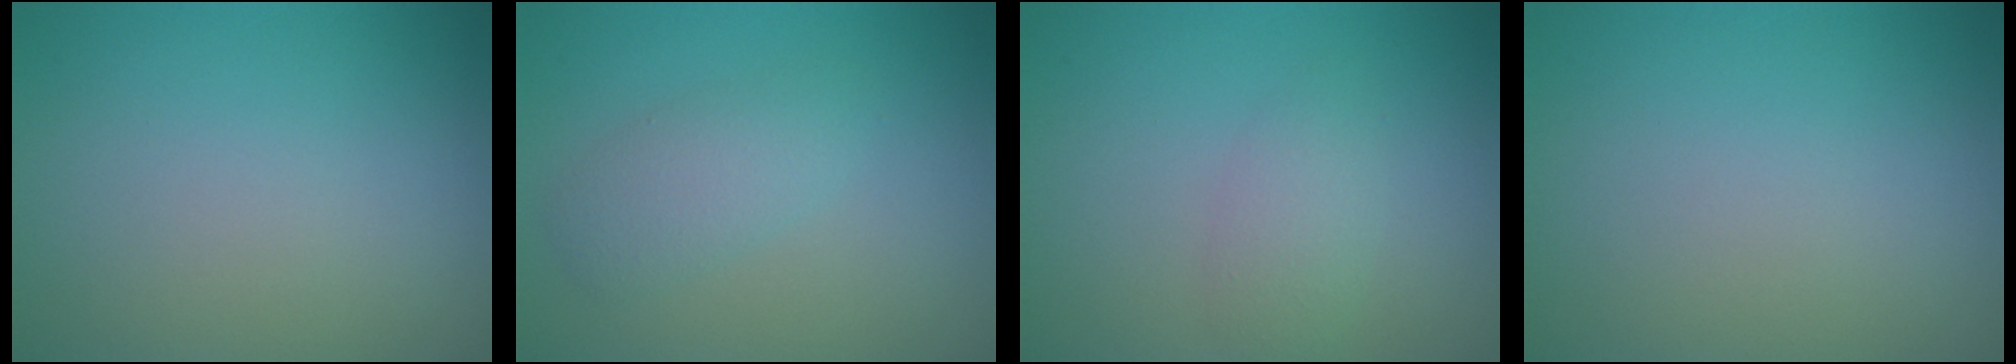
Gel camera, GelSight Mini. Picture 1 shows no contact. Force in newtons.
{"total": 2.5, "press": 2.5, "slide": 0.1}
{"total": 1.9, "press": 1.9, "slide": 0.1}
{"total": 0.0}